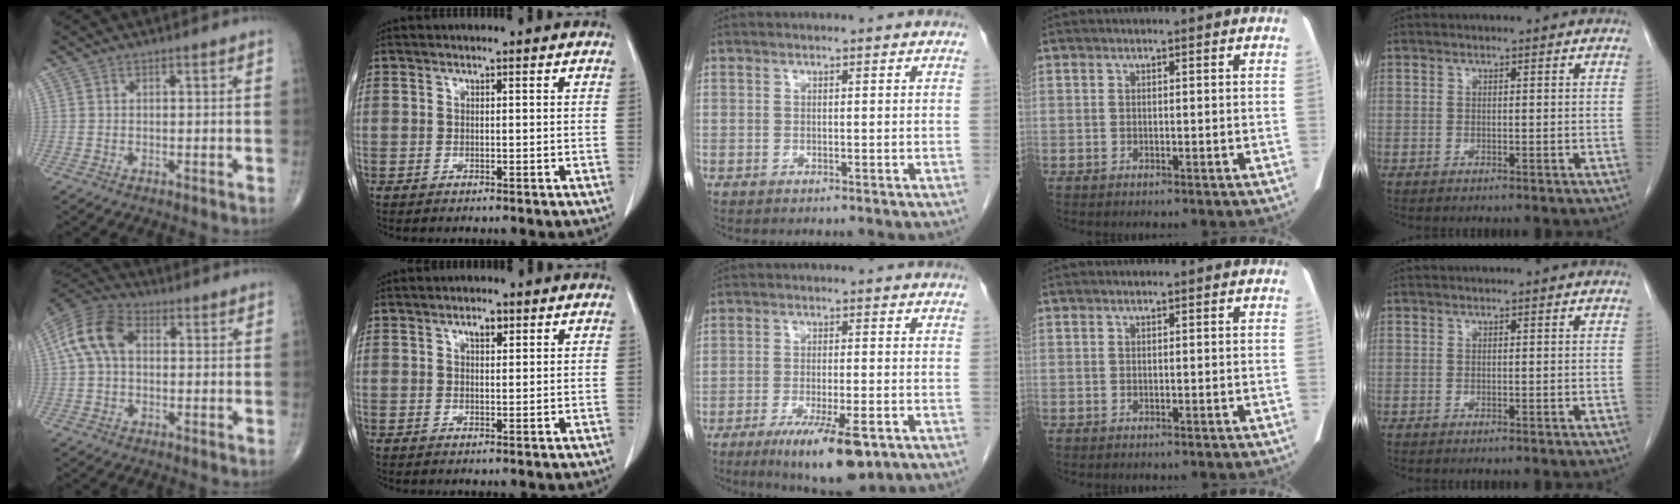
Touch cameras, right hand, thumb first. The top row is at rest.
{"thumb": {"total": 10.2, "force": [1.5, 6.7, 7.5], "torque": [-0.152, 0.032, 0.018]}, "index": {"total": 2.5, "force": [1.3, 1.2, 1.8], "torque": [-0.035, 0.002, 0.023]}, "middle": {"total": 10.7, "force": [-6.1, 2.2, 8.5], "torque": [-0.136, -0.022, -0.090]}}